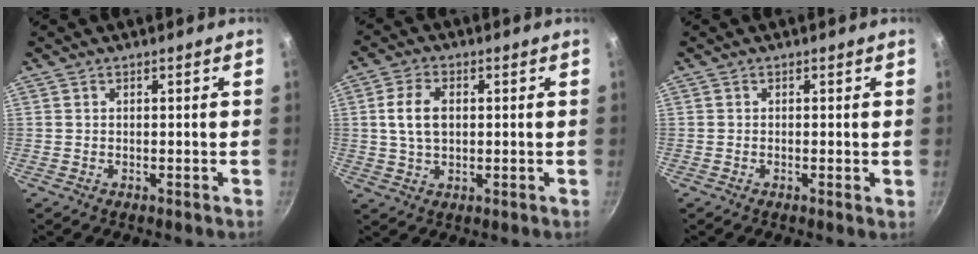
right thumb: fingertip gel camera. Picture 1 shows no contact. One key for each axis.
{"total": 6.8, "fx": 0.8, "fy": 4.3, "fz": 5.2, "tx": -0.090, "ty": 0.008, "tz": 0.014}
{"total": 0.5, "fx": 0.0, "fy": 0.0, "fz": 0.5, "tx": -0.008, "ty": -0.003, "tz": -0.003}